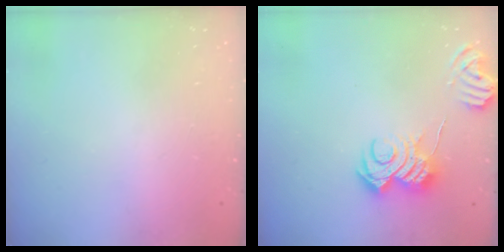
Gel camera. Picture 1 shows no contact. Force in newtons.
{"total": 9.0, "press": 9.0, "slide": 1.0}